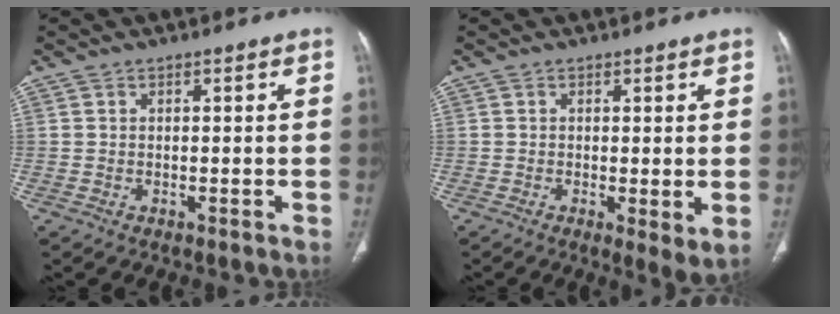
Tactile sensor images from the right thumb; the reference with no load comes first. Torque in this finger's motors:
{"motor_torque": [-0.77, 0.40, -0.07, -0.09, 0.01]}